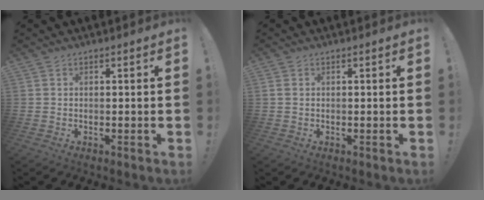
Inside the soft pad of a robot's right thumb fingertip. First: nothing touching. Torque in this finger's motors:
{"motor_torque": [-0.02, -0.03, 0.13, 0.05, 0.08]}